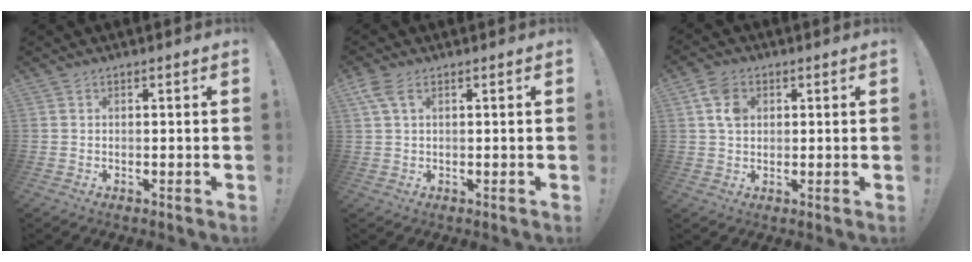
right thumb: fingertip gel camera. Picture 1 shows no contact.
{"total": 4.0, "force": [1.6, 2.0, 3.1], "torque": [-0.067, 0.002, 0.033]}
{"total": 7.2, "force": [1.9, 5.3, 4.5], "torque": [-0.084, 0.007, 0.039]}